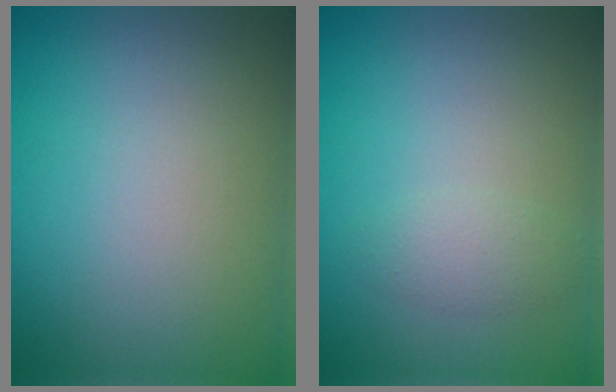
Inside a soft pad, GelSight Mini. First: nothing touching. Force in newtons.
{"total": 1.5, "press": 1.5, "slide": 0.1}